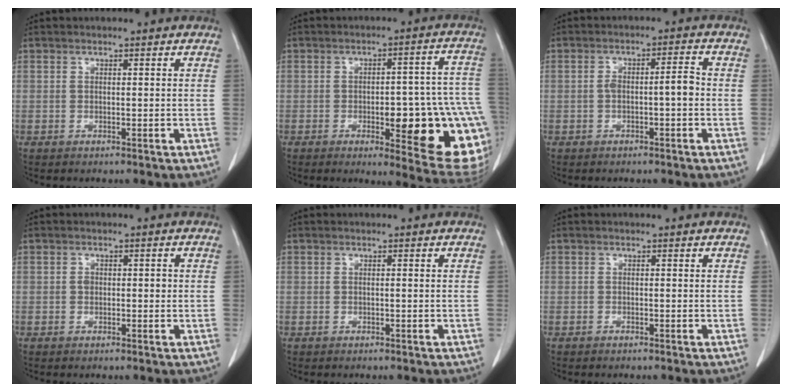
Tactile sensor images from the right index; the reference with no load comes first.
{"total": 21.3, "force": [-5.9, 5.0, 19.9], "torque": [-0.146, 0.021, -0.052]}
{"total": 3.9, "force": [-0.6, 0.8, 3.8], "torque": [-0.068, 0.016, -0.006]}
{"total": 1.7, "force": [0.0, 1.2, 1.2], "torque": [-0.018, 0.006, 0.001]}
{"total": 0.0}
{"total": 0.0}